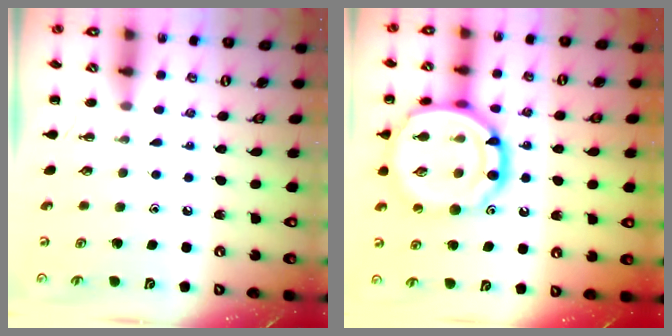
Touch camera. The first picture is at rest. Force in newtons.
{"total": 20.0, "press": 19.8, "slide": 2.5}